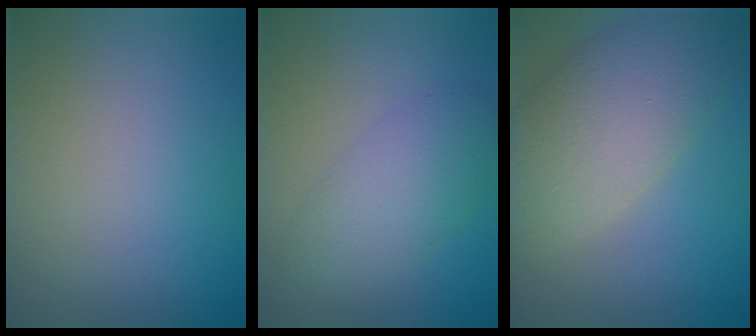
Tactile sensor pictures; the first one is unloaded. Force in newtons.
{"total": 4.4, "press": 4.4, "slide": 0.1}
{"total": 8.0, "press": 8.0, "slide": 0.6}